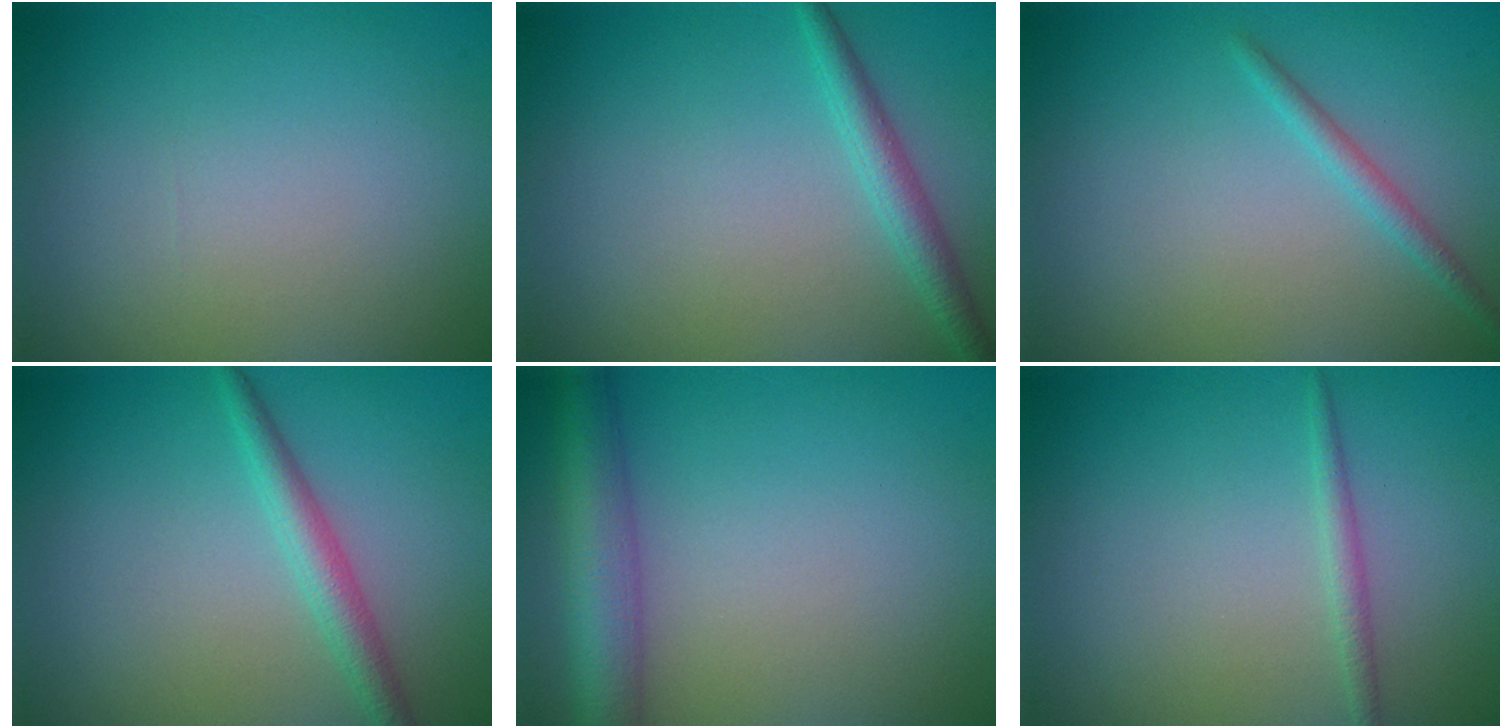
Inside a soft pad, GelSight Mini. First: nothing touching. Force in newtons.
{"total": 2.1, "press": 2.1, "slide": 0.1}
{"total": 1.3, "press": 1.3, "slide": 0.0}
{"total": 2.3, "press": 2.3, "slide": 0.0}
{"total": 5.4, "press": 5.4, "slide": 0.3}
{"total": 1.1, "press": 1.1, "slide": 0.1}